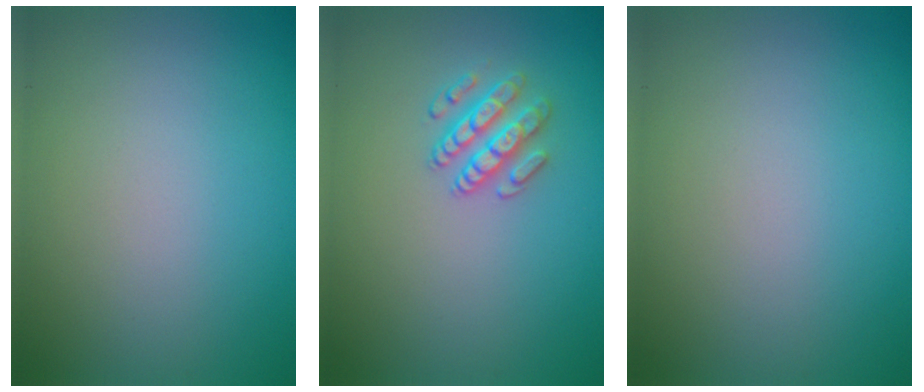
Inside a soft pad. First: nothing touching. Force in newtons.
{"total": 2.5, "press": 2.4, "slide": 0.5}
{"total": 0.0}